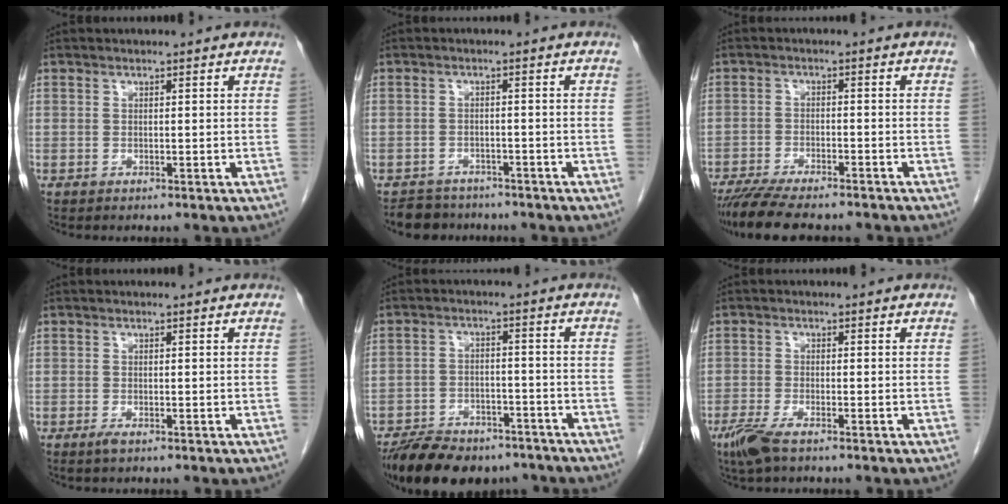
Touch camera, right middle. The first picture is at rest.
{"total": 5.0, "force": [-4.4, 2.3, 0.1], "torque": [-0.001, 0.000, -0.068]}
{"total": 10.9, "force": [-9.4, 1.9, 5.1], "torque": [-0.078, -0.015, -0.145]}
{"total": 0.9, "force": [-0.6, 0.1, 0.7], "torque": [-0.015, -0.003, -0.009]}
{"total": 14.9, "force": [-11.9, 6.3, 6.6], "torque": [-0.119, -0.003, -0.176]}
{"total": 4.1, "force": [-2.7, 0.8, 2.9], "torque": [-0.065, -0.010, -0.054]}